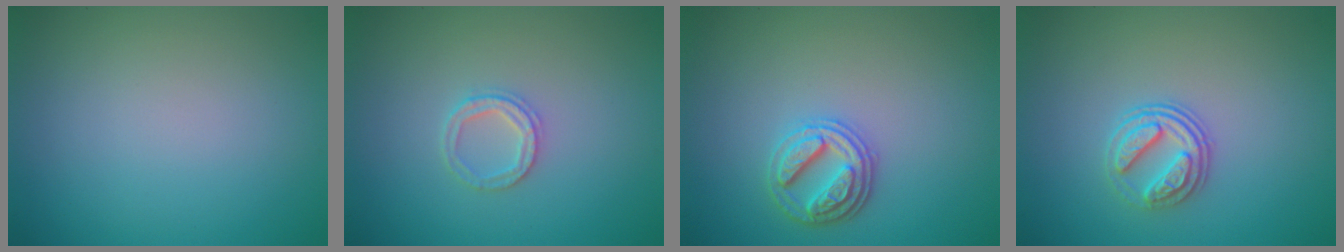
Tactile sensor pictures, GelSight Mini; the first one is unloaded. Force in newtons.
{"total": 1.9, "press": 1.8, "slide": 0.4}
{"total": 2.9, "press": 2.8, "slide": 0.8}
{"total": 2.9, "press": 2.6, "slide": 1.3}